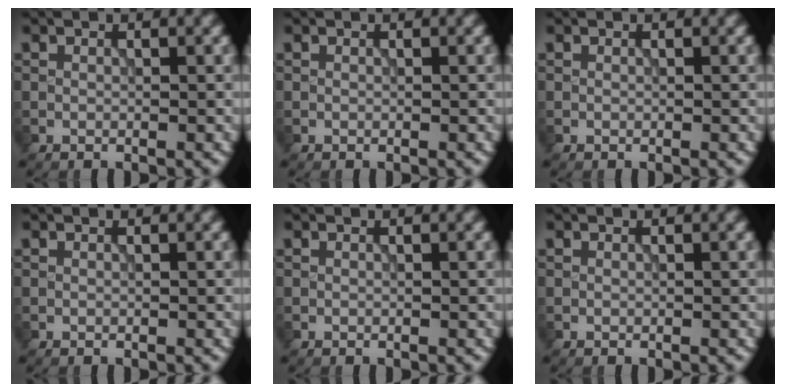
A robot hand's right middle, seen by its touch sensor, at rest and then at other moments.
{"total": 0.0}
{"total": 0.0}
{"total": 0.0}
{"total": 0.0}
{"total": 0.0}